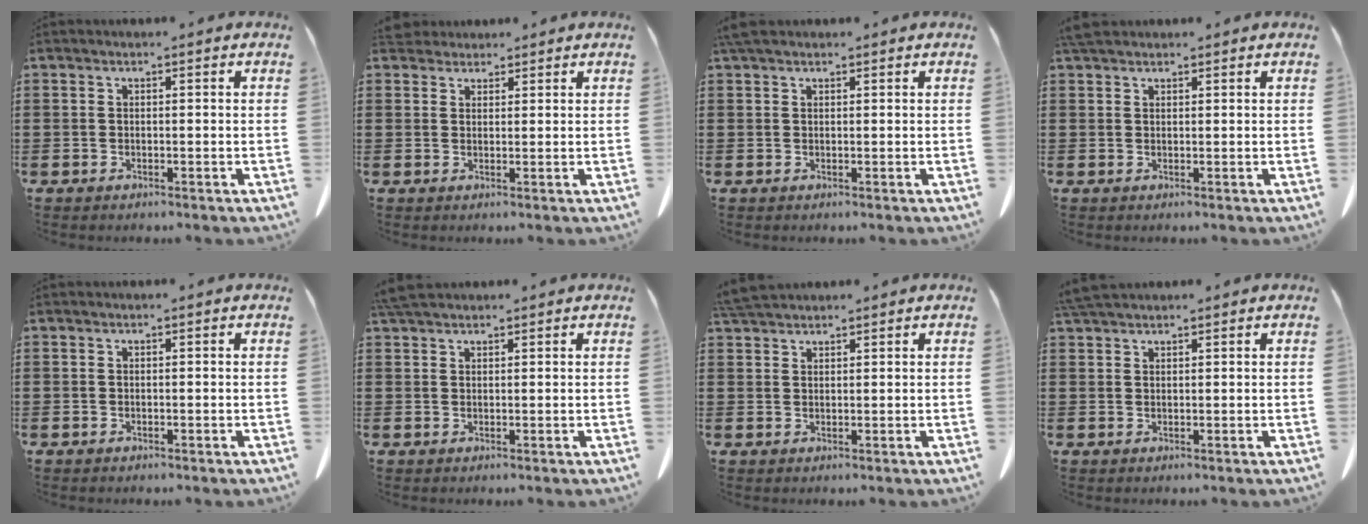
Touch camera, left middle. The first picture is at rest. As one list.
[{"total": 2.8, "force": [2.6, 1.0, 0.4], "torque": [-0.017, -0.001, 0.052]}, {"total": 1.9, "force": [1.5, 0.6, 1.0], "torque": [-0.024, 0.004, 0.029]}, {"total": 2.2, "force": [1.9, 0.7, 0.8], "torque": [-0.023, 0.004, 0.039]}, {"total": 0.0}, {"total": 2.9, "force": [2.5, 0.7, 1.2], "torque": [-0.031, 0.000, 0.050]}, {"total": 3.4, "force": [3.2, 0.5, 1.1], "torque": [-0.031, -0.003, 0.062]}, {"total": 2.7, "force": [2.4, 0.4, 1.0], "torque": [-0.028, 0.000, 0.048]}]